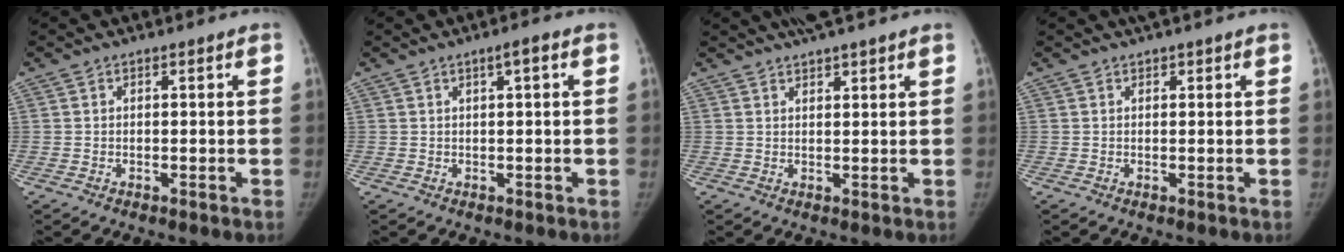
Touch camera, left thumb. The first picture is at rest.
{"total": 2.3, "force": [0.9, 0.3, 2.1], "torque": [-0.033, 0.003, 0.013]}
{"total": 5.0, "force": [4.1, 0.7, 2.8], "torque": [-0.035, 0.005, 0.069]}
{"total": 1.6, "force": [1.2, 0.4, 1.0], "torque": [-0.013, 0.009, 0.018]}